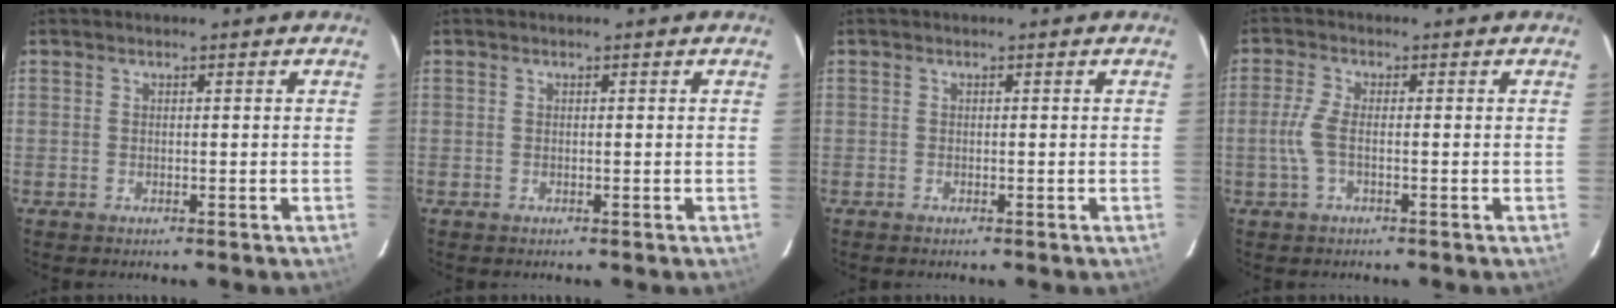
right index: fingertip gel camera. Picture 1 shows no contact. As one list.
[{"total": 0.0}, {"total": 0.0}, {"total": 3.9, "force": [-1.0, 1.0, 3.6], "torque": [-0.088, 0.002, -0.018]}]